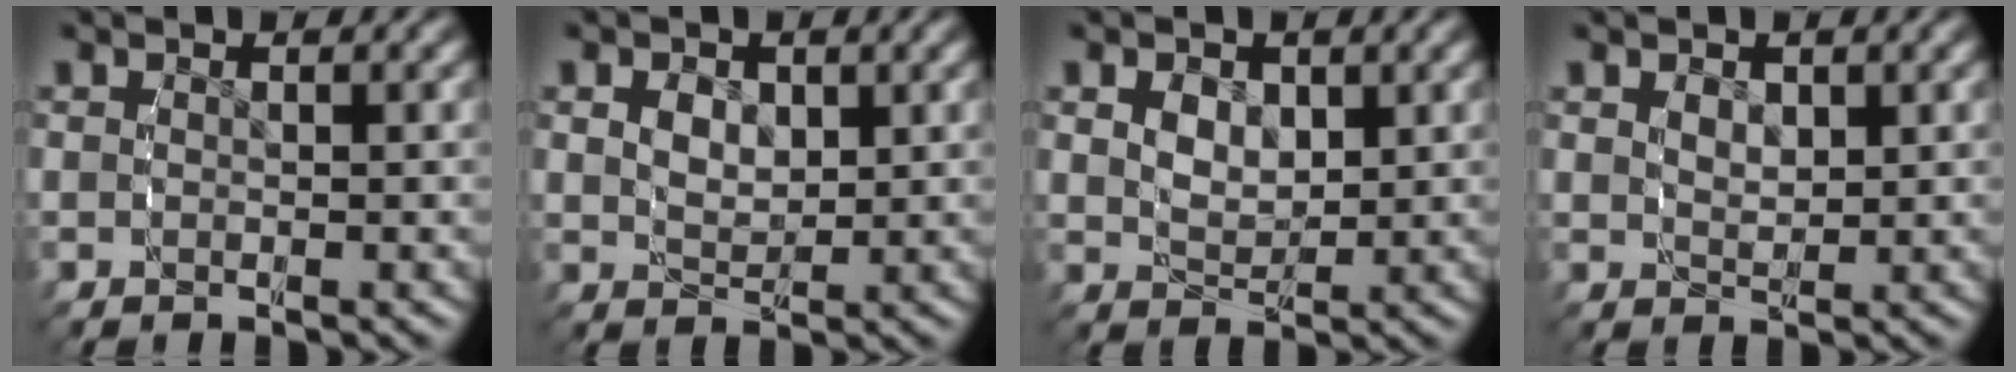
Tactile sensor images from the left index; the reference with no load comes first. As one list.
[{"total": 2.6, "force": [0.6, 1.6, 1.9], "torque": [-0.034, -0.016, 0.024]}, {"total": 2.9, "force": [0.8, 1.8, 2.1], "torque": [-0.037, -0.016, 0.026]}, {"total": 1.4, "force": [0.6, 0.6, 1.1], "torque": [-0.019, -0.013, 0.024]}]